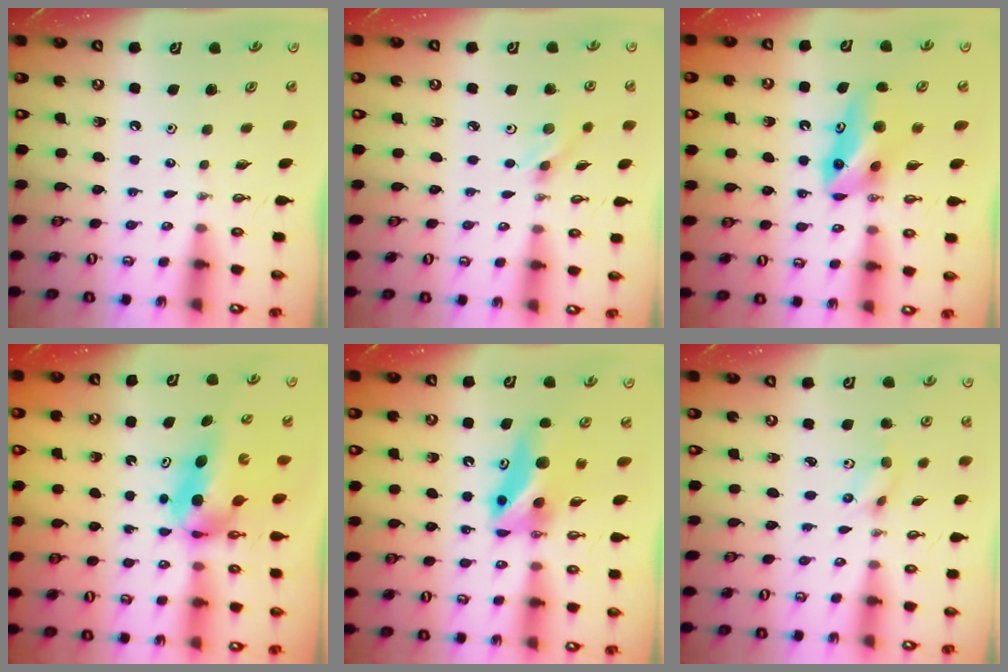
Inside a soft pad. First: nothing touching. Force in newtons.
{"total": 2.8, "press": 2.5, "slide": 1.3}
{"total": 9.0, "press": 8.2, "slide": 3.9}
{"total": 6.1, "press": 6.0, "slide": 1.0}
{"total": 10.7, "press": 7.0, "slide": 8.1}
{"total": 2.0, "press": 1.8, "slide": 0.9}